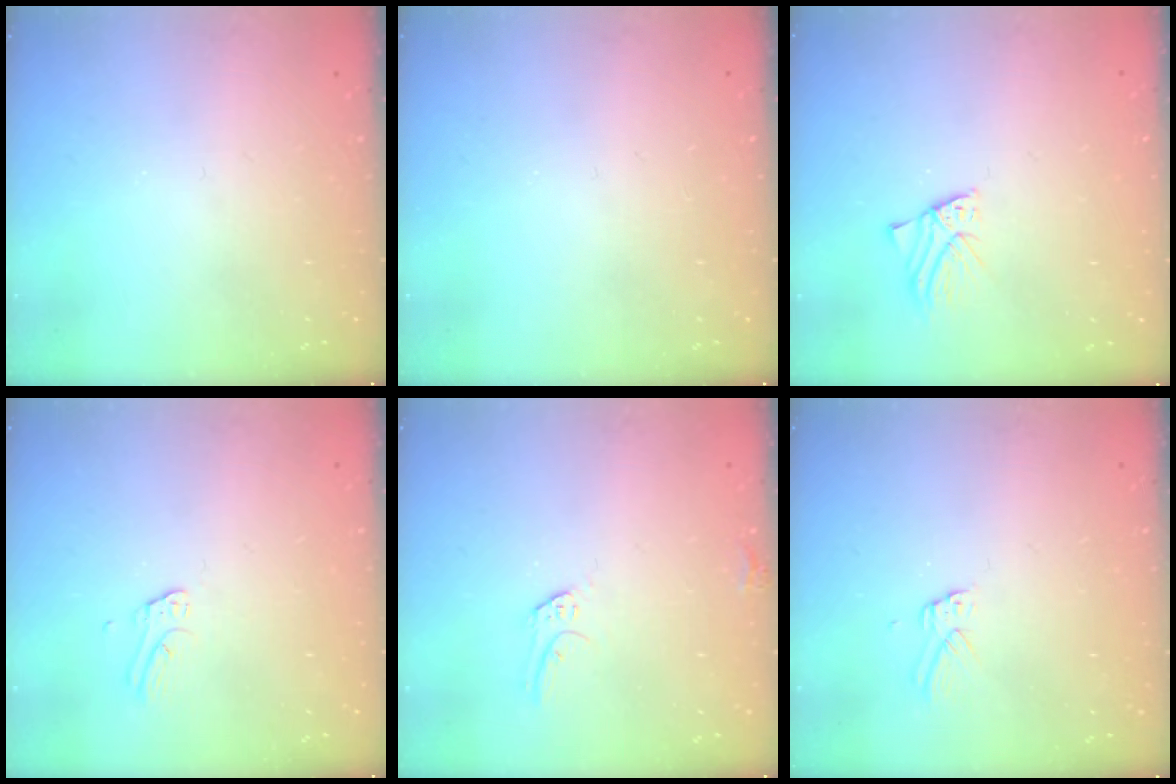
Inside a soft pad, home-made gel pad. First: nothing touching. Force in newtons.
{"total": 0.0}
{"total": 1.7, "press": 1.7, "slide": 0.2}
{"total": 3.0, "press": 3.0, "slide": 0.1}
{"total": 6.5, "press": 6.5, "slide": 0.4}
{"total": 2.9, "press": 2.9, "slide": 0.2}